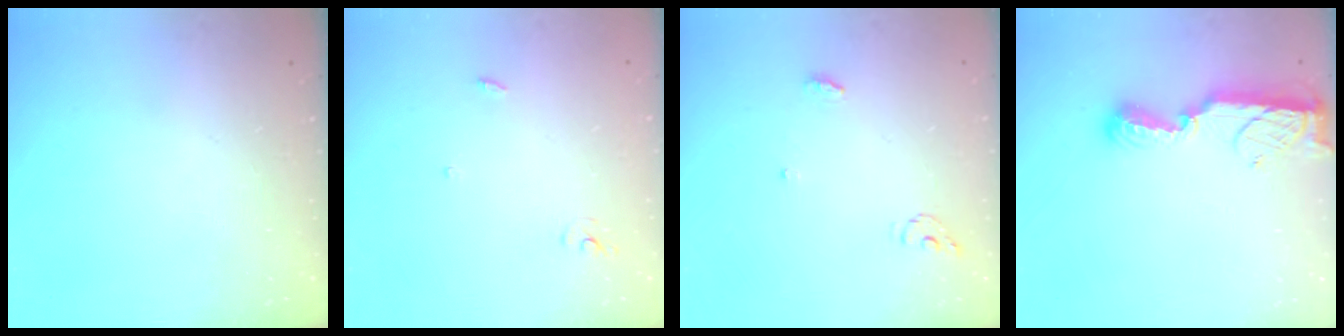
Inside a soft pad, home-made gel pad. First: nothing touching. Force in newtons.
{"total": 2.4, "press": 2.4, "slide": 0.2}
{"total": 4.4, "press": 4.4, "slide": 0.3}
{"total": 8.5, "press": 8.4, "slide": 0.2}